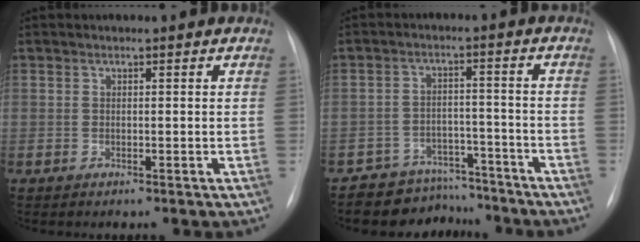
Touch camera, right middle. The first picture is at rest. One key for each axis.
{"total": 7.5, "fx": -6.6, "fy": 3.6, "fz": -0.7, "tx": 0.028, "ty": 0.040, "tz": -0.099}